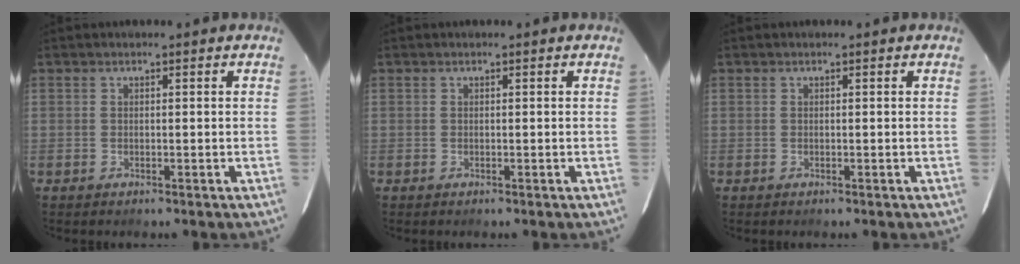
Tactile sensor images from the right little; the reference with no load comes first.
{"total": 0.0}
{"total": 0.0}